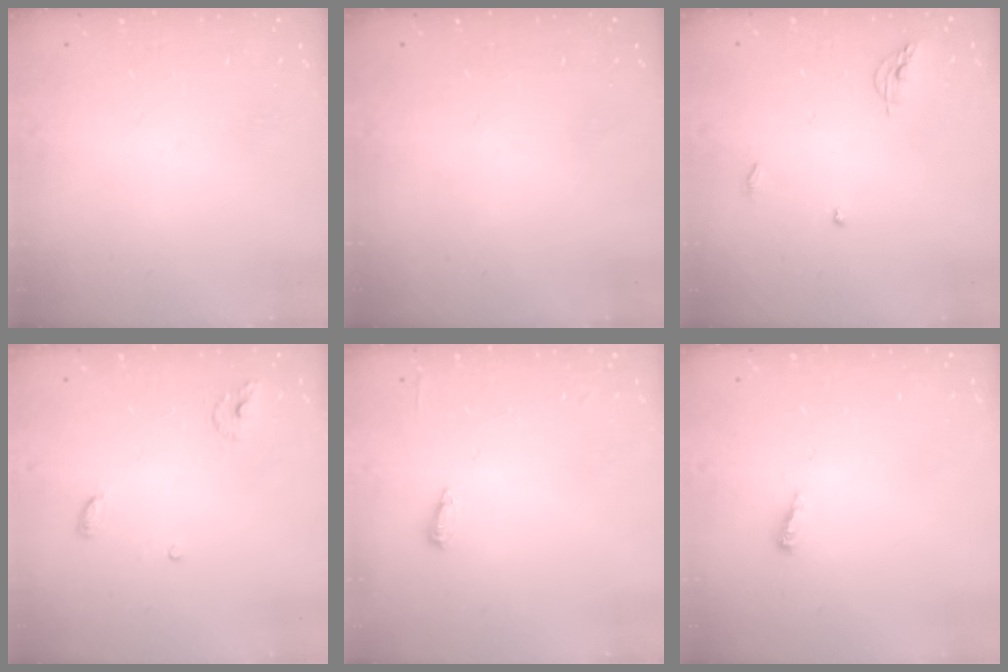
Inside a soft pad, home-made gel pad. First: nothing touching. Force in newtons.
{"total": 0.0}
{"total": 5.9, "press": 5.9, "slide": 0.2}
{"total": 3.8, "press": 3.8, "slide": 0.2}
{"total": 4.5, "press": 4.4, "slide": 1.0}
{"total": 2.5, "press": 2.5, "slide": 0.2}